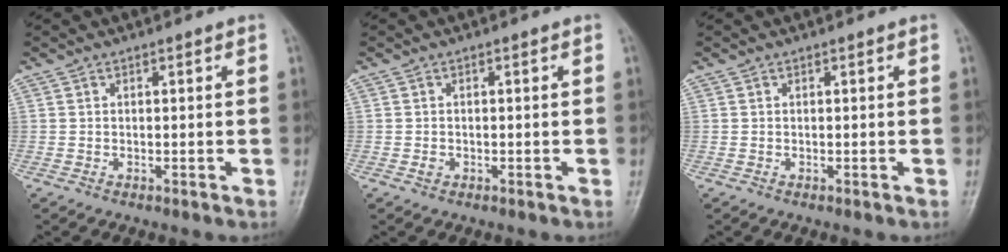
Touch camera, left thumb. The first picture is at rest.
{"total": 1.2, "force": [-0.4, 0.9, 0.5], "torque": [-0.006, 0.002, -0.008]}
{"total": 0.0}